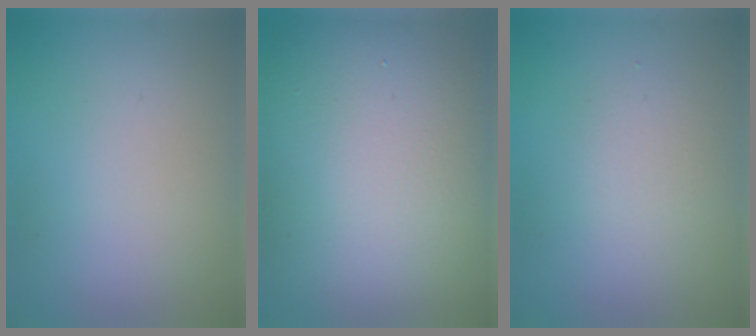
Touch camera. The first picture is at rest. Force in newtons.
{"total": 17.4, "press": 17.4, "slide": 0.9}
{"total": 1.7, "press": 1.7, "slide": 0.0}